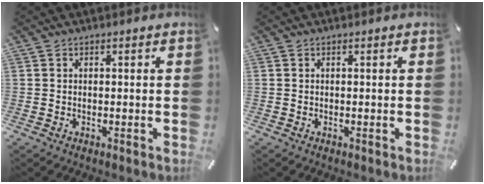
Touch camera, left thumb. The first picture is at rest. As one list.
[{"total": 0.0}]